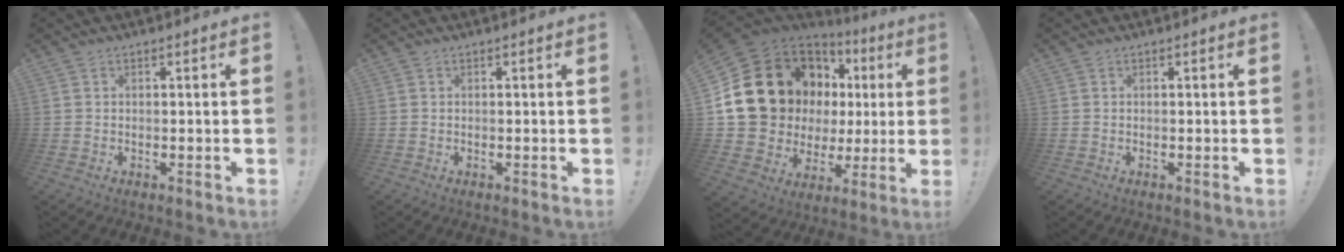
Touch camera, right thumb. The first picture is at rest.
{"total": 0.0}
{"total": 21.4, "force": [7.8, 15.8, 12.2], "torque": [-0.226, -0.051, 0.186]}
{"total": 0.0}